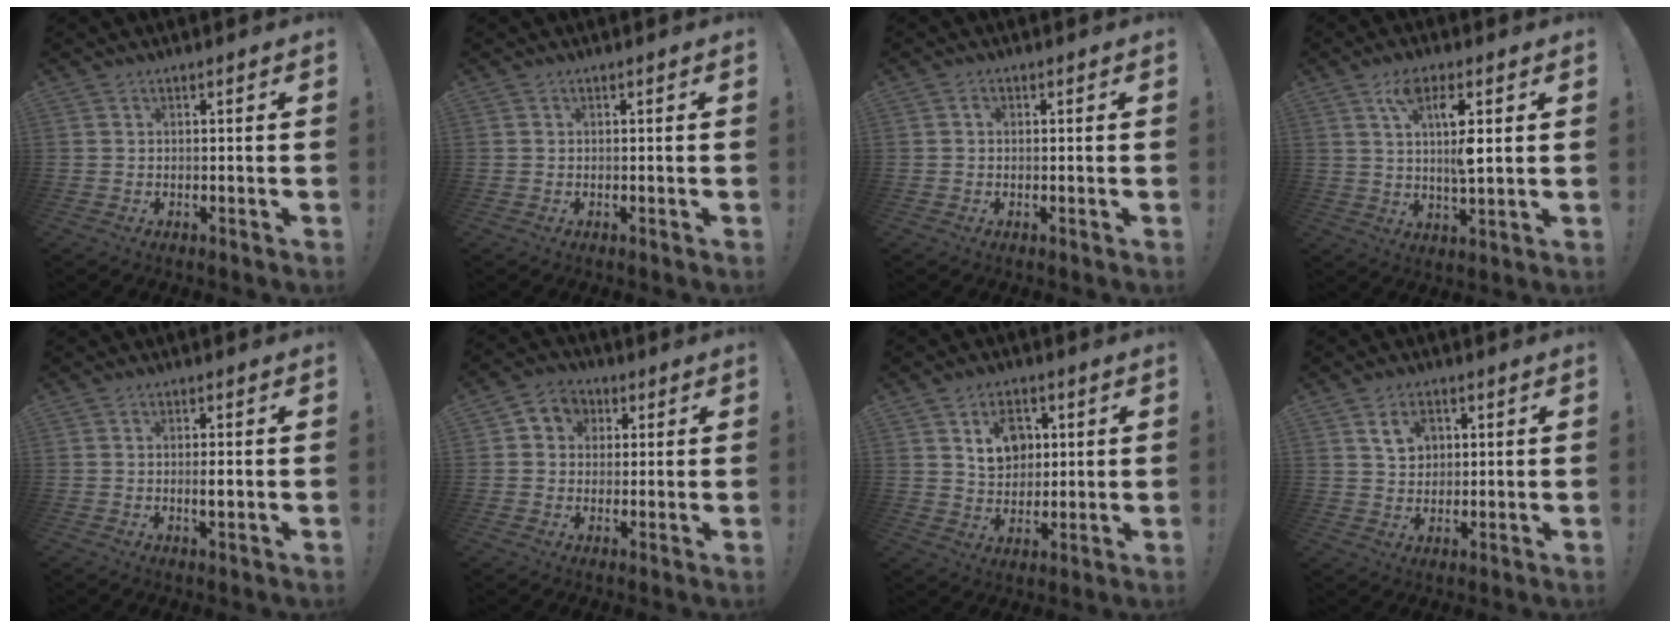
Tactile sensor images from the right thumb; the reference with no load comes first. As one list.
[{"total": 0.0}, {"total": 0.7, "force": [-0.1, 0.7, 0.2], "torque": [-0.004, 0.004, -0.003]}, {"total": 9.8, "force": [3.9, 2.8, 8.5], "torque": [-0.144, -0.008, 0.063]}, {"total": 2.2, "force": [-0.2, 0.4, 2.2], "torque": [-0.026, -0.006, -0.007]}, {"total": 5.9, "force": [0.7, 5.7, 1.6], "torque": [-0.018, 0.003, 0.016]}, {"total": 9.7, "force": [3.6, 7.6, 4.9], "torque": [-0.063, -0.011, 0.067]}, {"total": 6.2, "force": [2.5, 4.8, 3.1], "torque": [-0.046, 0.000, 0.044]}]